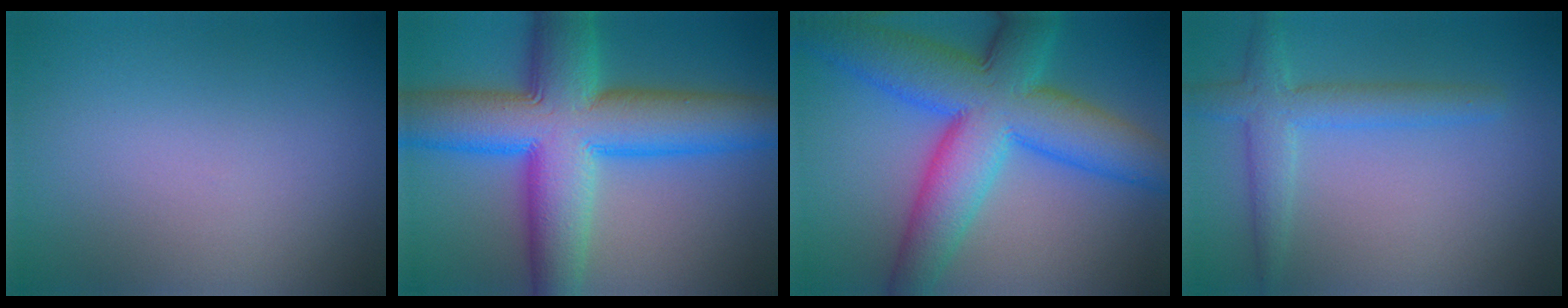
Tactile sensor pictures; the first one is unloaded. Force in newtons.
{"total": 13.6, "press": 13.6, "slide": 0.2}
{"total": 11.9, "press": 11.9, "slide": 0.3}
{"total": 3.5, "press": 3.5, "slide": 0.2}